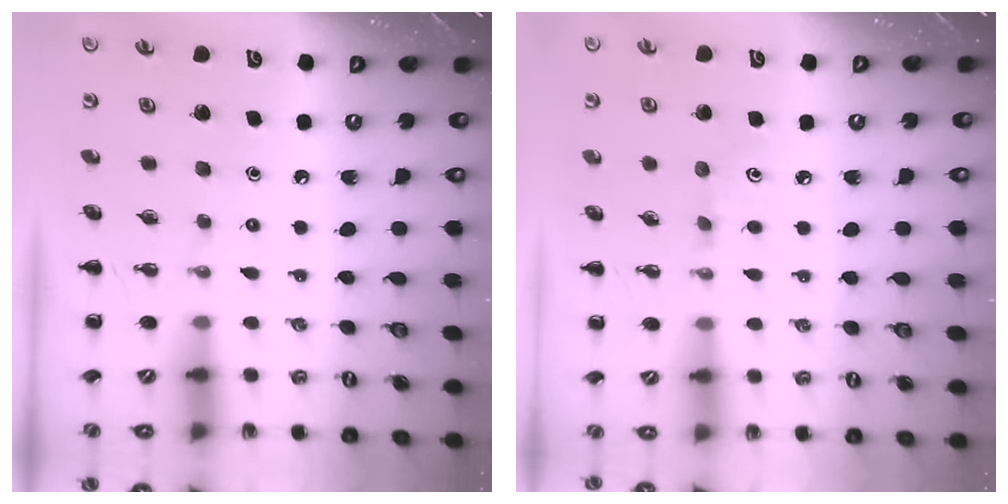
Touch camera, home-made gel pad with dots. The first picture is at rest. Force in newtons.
{"total": 5.1, "press": 4.9, "slide": 1.3}